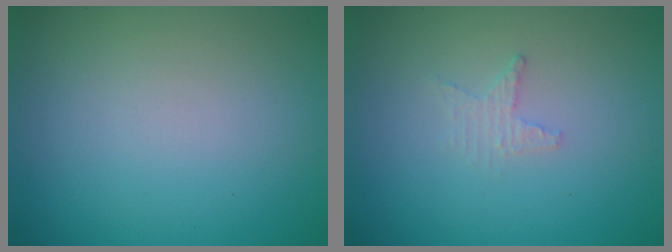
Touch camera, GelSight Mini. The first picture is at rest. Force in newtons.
{"total": 1.2, "press": 1.2, "slide": 0.4}